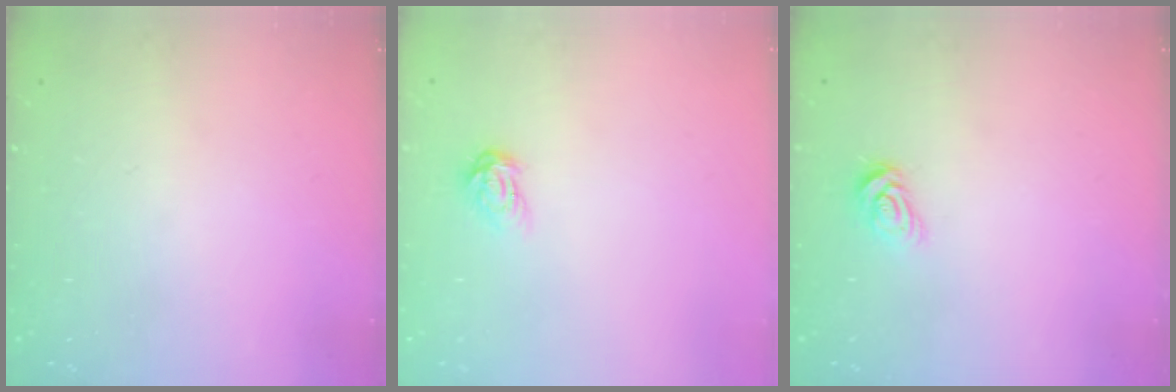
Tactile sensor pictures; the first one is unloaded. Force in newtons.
{"total": 3.9, "press": 3.9, "slide": 0.4}
{"total": 6.2, "press": 6.2, "slide": 0.5}